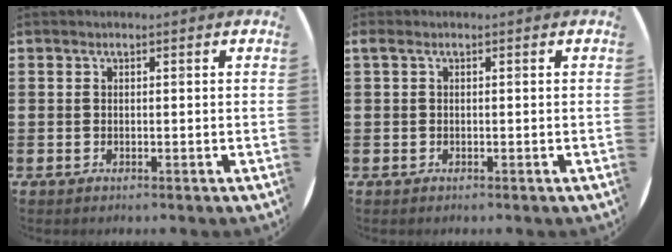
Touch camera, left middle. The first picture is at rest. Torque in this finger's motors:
{"motor_torque": [-0.21, -0.32, 0.16, 0.05]}